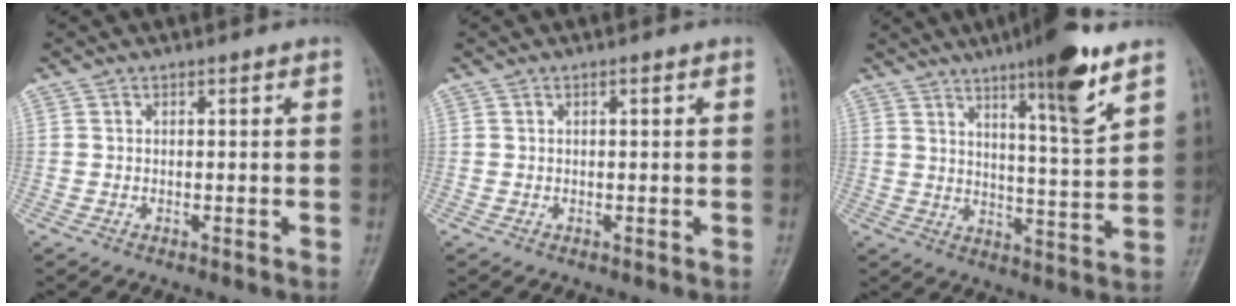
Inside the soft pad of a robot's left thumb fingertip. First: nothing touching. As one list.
[{"total": 0.6, "force": [0.2, 0.2, 0.5], "torque": [-0.011, 0.000, 0.003]}, {"total": 12.9, "force": [7.9, 1.6, 10.0], "torque": [-0.144, -0.049, 0.122]}]